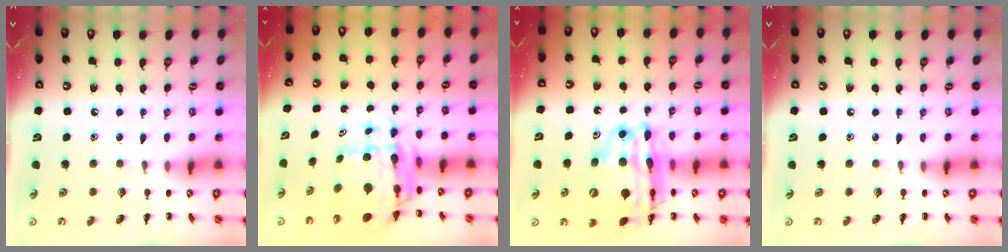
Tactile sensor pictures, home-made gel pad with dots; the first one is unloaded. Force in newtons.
{"total": 8.7, "press": 8.2, "slide": 3.0}
{"total": 22.2, "press": 21.6, "slide": 5.1}
{"total": 0.0}